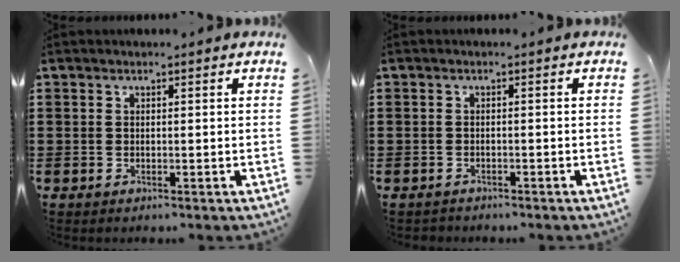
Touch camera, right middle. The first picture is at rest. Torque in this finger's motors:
{"motor_torque": [-0.38, 0.01, 0.01, -0.01]}